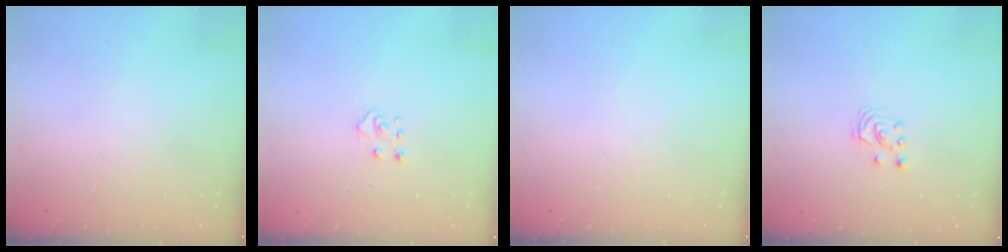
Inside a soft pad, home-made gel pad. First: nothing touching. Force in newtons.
{"total": 5.5, "press": 5.5, "slide": 0.5}
{"total": 0.0}
{"total": 2.8, "press": 2.7, "slide": 0.7}